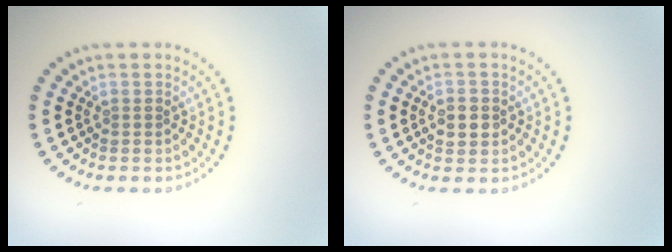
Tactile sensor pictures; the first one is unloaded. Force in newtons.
{"total": 2.4, "press": 2.4, "slide": 0.1}